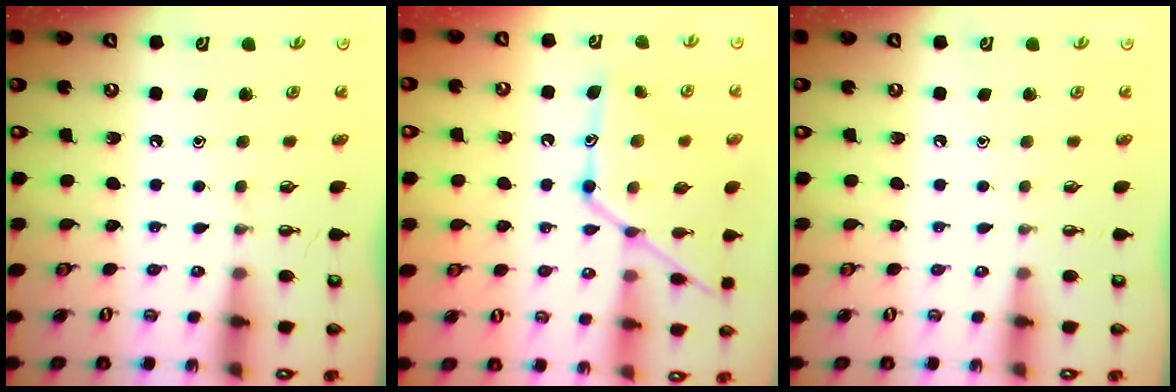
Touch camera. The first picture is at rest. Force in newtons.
{"total": 17.1, "press": 17.1, "slide": 1.3}
{"total": 0.0}